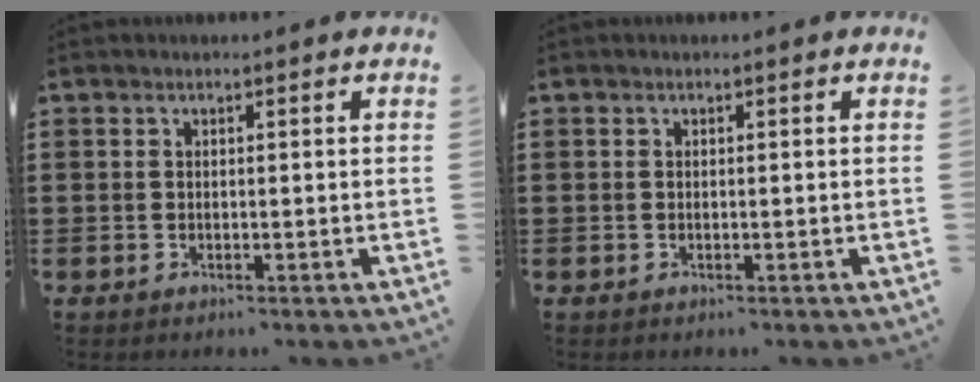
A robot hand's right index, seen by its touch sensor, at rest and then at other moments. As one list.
[{"total": 0.0}]